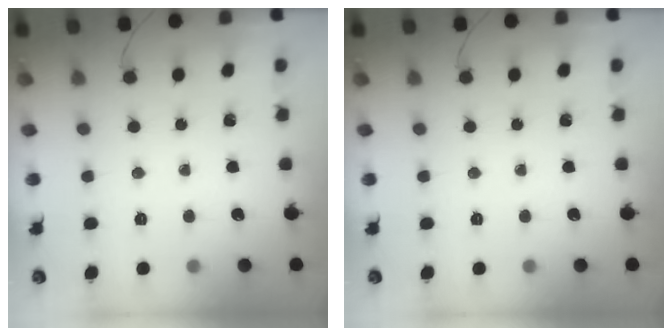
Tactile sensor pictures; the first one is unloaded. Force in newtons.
{"total": 0.0}